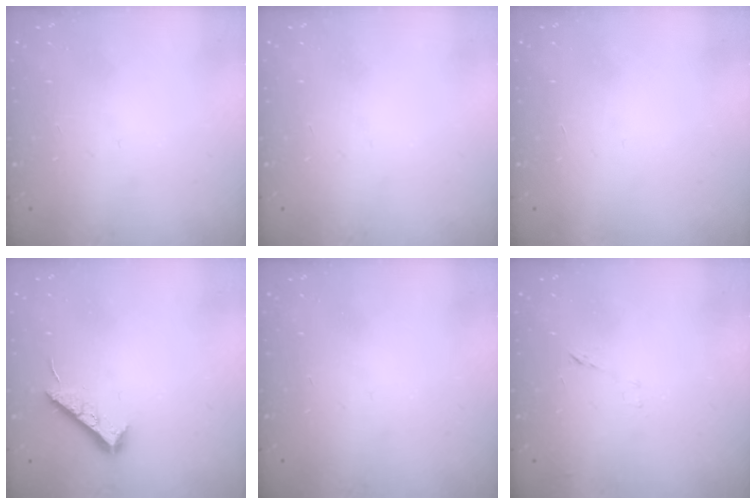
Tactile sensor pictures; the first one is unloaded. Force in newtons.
{"total": 0.0}
{"total": 1.5, "press": 1.5, "slide": 0.1}
{"total": 7.3, "press": 7.3, "slide": 0.6}
{"total": 0.0}
{"total": 6.0, "press": 6.0, "slide": 0.5}